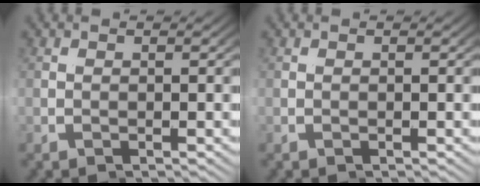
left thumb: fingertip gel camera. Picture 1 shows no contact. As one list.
[{"total": 0.0}]